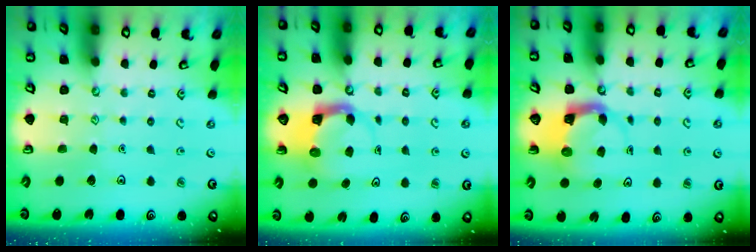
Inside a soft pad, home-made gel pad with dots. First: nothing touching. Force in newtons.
{"total": 3.9, "press": 3.9, "slide": 0.3}
{"total": 4.0, "press": 4.0, "slide": 0.2}